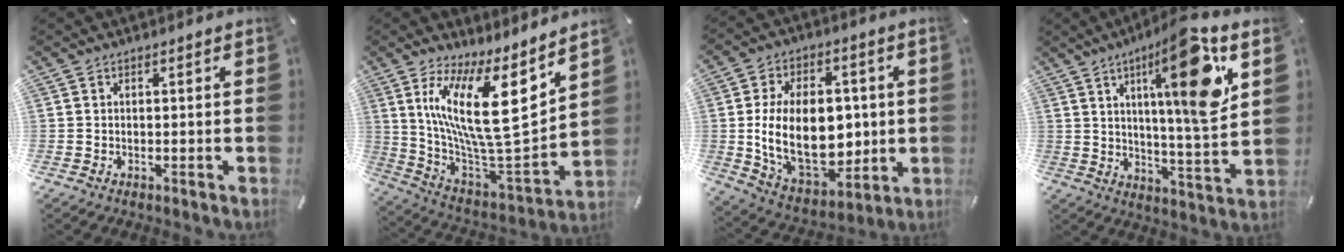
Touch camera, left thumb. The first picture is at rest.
{"total": 21.7, "force": [9.4, 7.1, 18.2], "torque": [-0.339, -0.075, 0.156]}
{"total": 22.6, "force": [0.5, 14.6, 17.3], "torque": [-0.314, -0.012, 0.023]}
{"total": 19.0, "force": [8.6, 3.7, 16.5], "torque": [-0.252, -0.037, 0.119]}